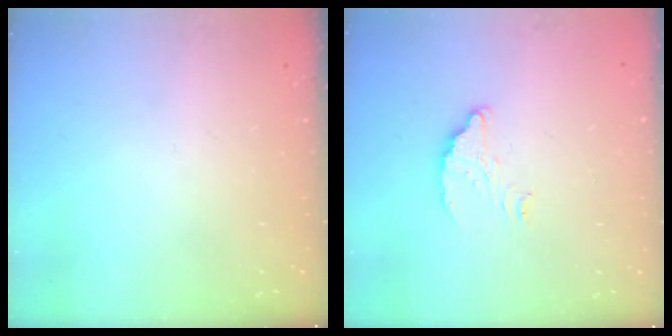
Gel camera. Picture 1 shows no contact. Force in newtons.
{"total": 4.3, "press": 4.3, "slide": 0.1}